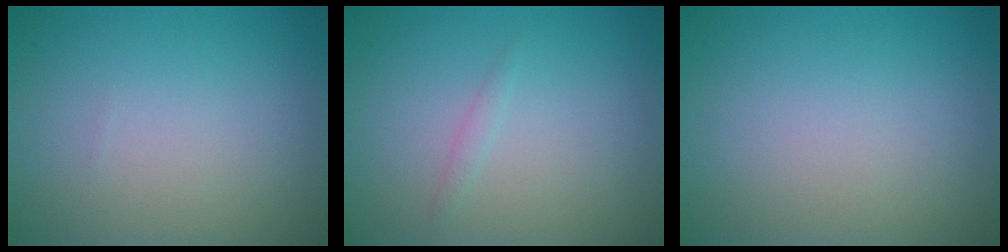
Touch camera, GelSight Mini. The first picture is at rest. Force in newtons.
{"total": 0.7, "press": 0.7, "slide": 0.0}
{"total": 0.0}